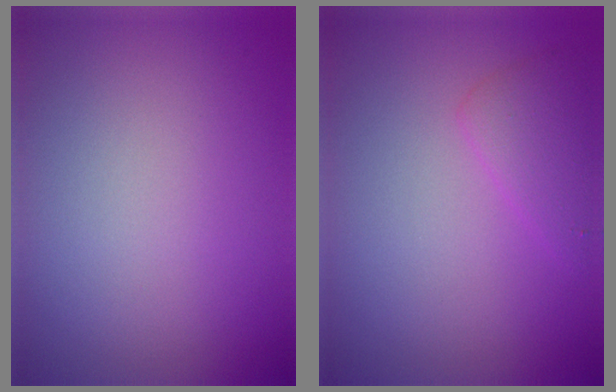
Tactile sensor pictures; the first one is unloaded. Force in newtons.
{"total": 2.1, "press": 2.1, "slide": 0.0}